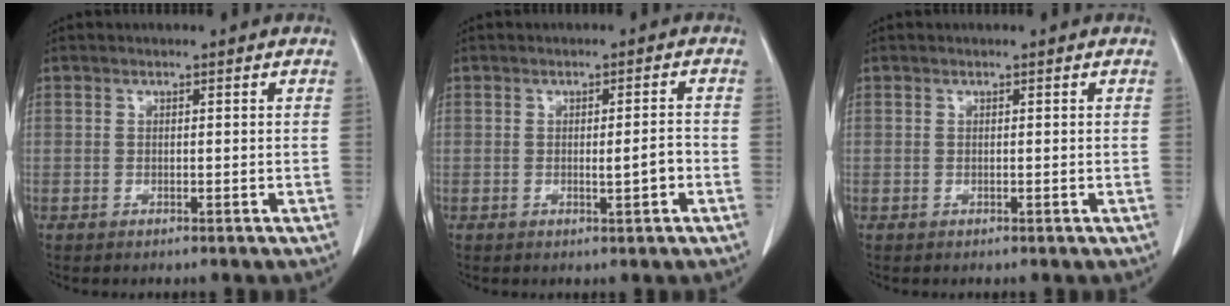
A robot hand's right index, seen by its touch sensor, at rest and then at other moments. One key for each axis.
{"total": 2.9, "fx": -0.9, "fy": 0.2, "fz": 2.7, "tx": -0.039, "ty": -0.001, "tz": -0.012}
{"total": 0.0}